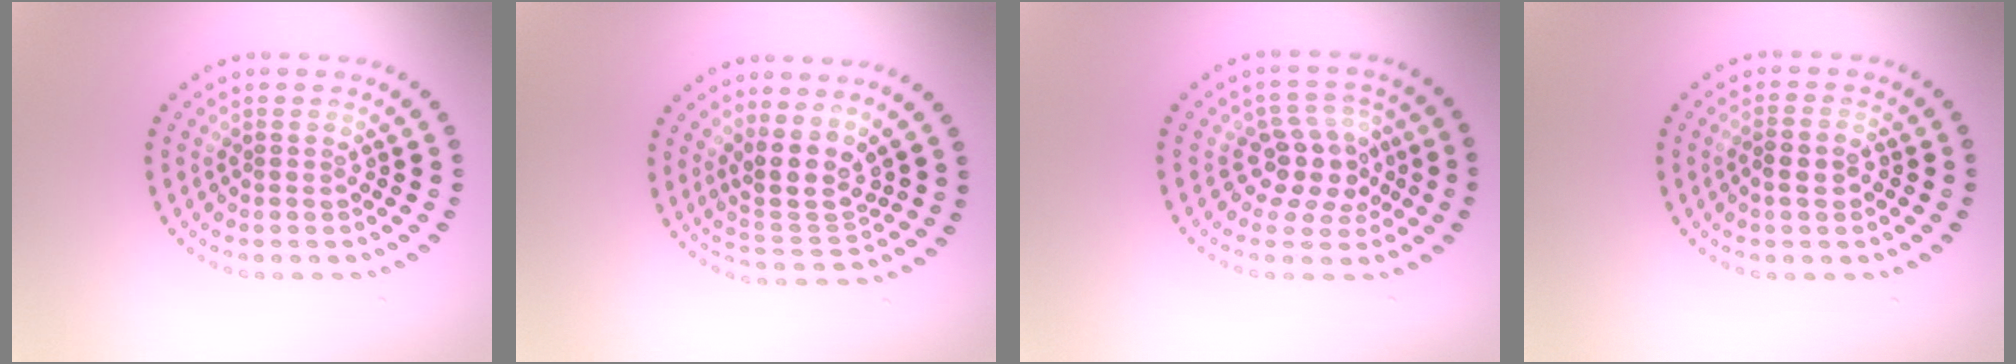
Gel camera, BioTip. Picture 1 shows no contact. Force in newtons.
{"total": 3.8, "press": 3.1, "slide": 2.2}
{"total": 4.0, "press": 3.5, "slide": 1.8}
{"total": 2.2, "press": 2.1, "slide": 0.6}